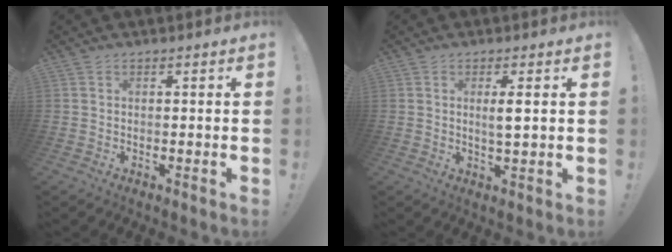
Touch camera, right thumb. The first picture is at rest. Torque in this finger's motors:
{"motor_torque": [-0.10, 0.07, 0.48, 0.00, 0.03]}